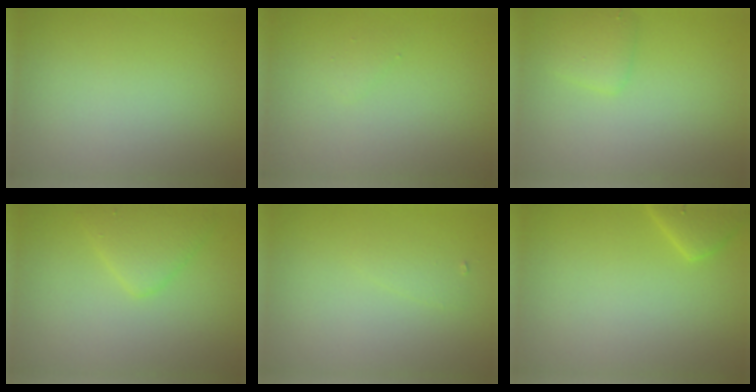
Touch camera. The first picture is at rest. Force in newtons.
{"total": 0.5, "press": 0.5, "slide": 0.1}
{"total": 1.7, "press": 1.7, "slide": 0.1}
{"total": 2.7, "press": 2.7, "slide": 0.2}
{"total": 0.8, "press": 0.8, "slide": 0.0}
{"total": 1.8, "press": 1.8, "slide": 0.1}